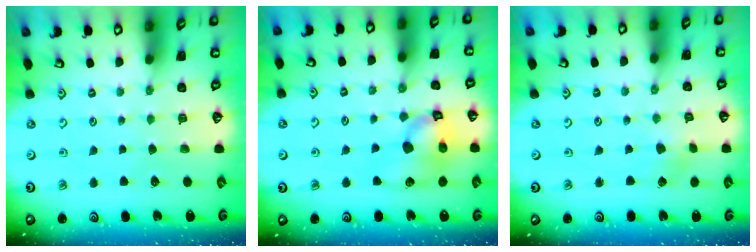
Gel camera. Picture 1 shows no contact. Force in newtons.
{"total": 12.5, "press": 12.4, "slide": 1.7}
{"total": 2.4, "press": 2.4, "slide": 0.3}